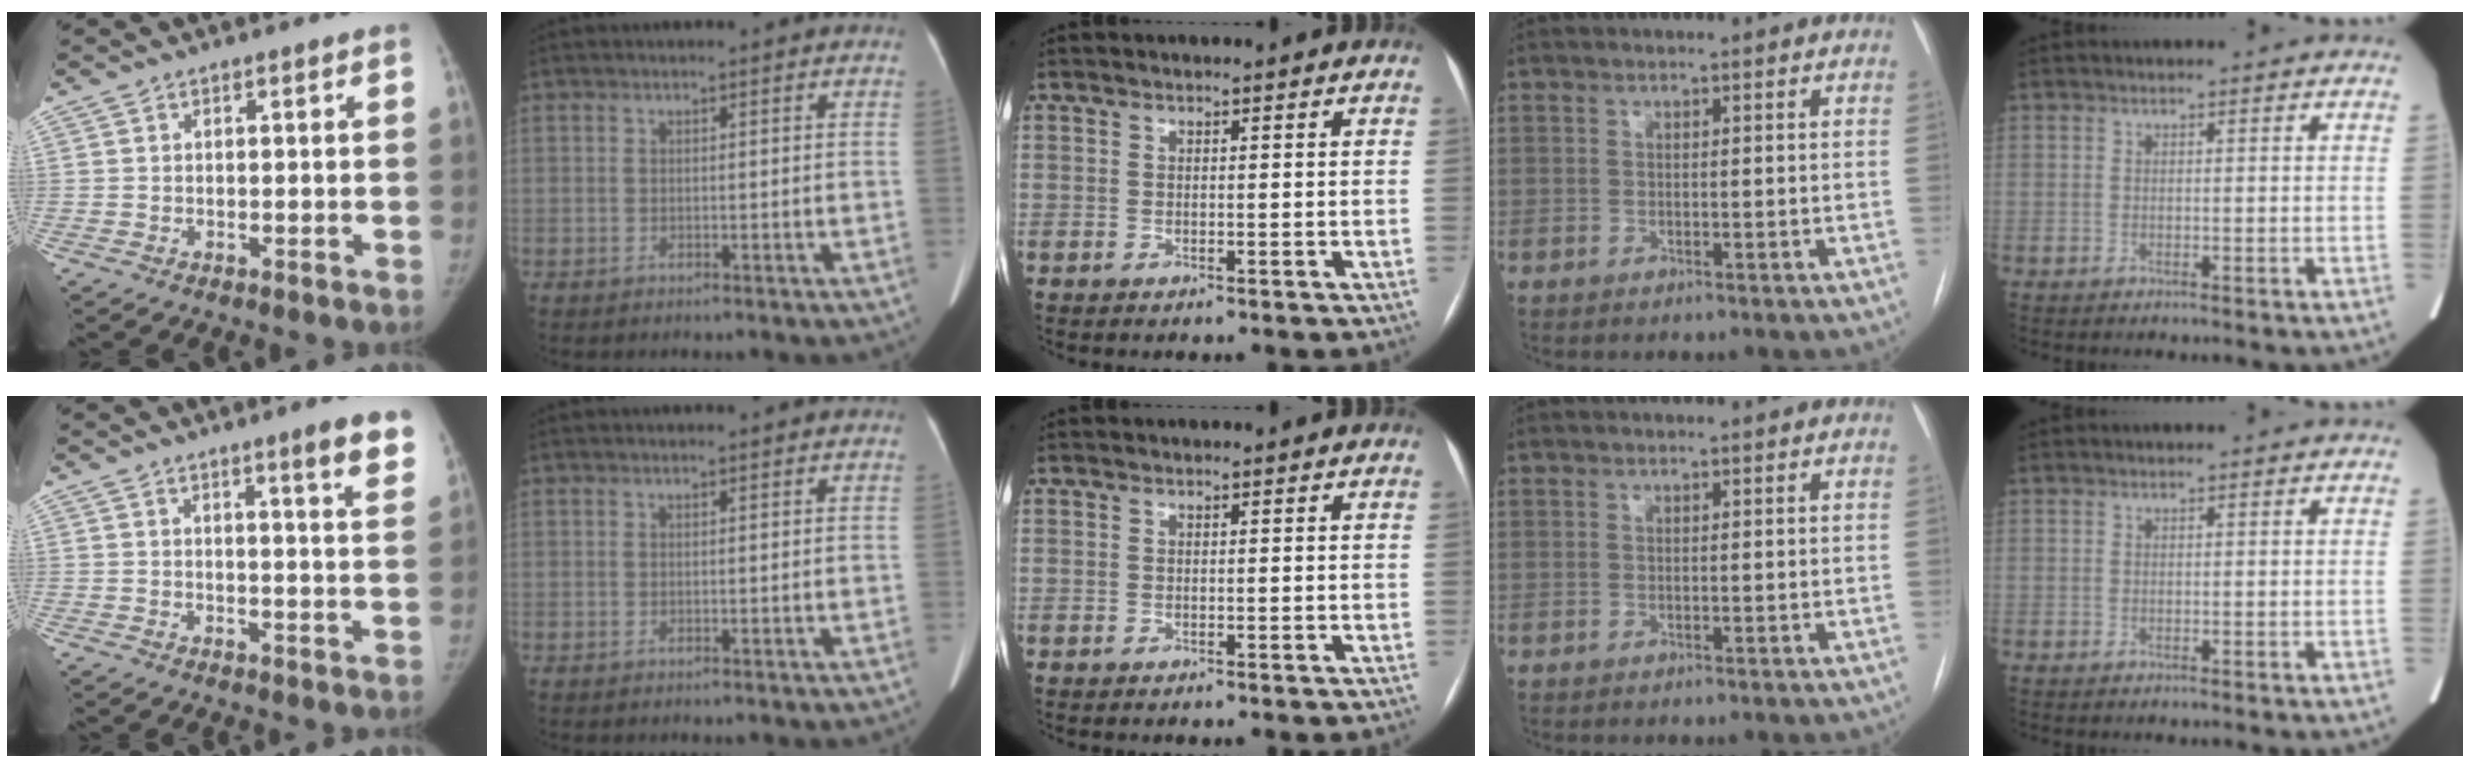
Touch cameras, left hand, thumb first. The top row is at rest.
{"thumb": {"total": 7.4, "force": [5.0, 0.3, 5.5], "torque": [-0.057, -0.026, 0.057]}}